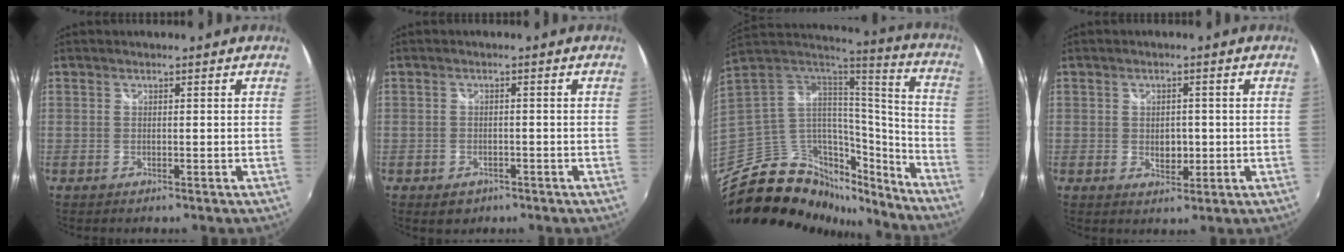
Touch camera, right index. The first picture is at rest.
{"total": 3.4, "force": [-2.0, 2.5, 1.2], "torque": [-0.028, -0.004, -0.026]}
{"total": 24.9, "force": [-18.3, 12.4, 11.5], "torque": [-0.214, 0.028, -0.284]}
{"total": 3.6, "force": [-0.4, 2.7, 2.4], "torque": [-0.036, -0.003, -0.004]}